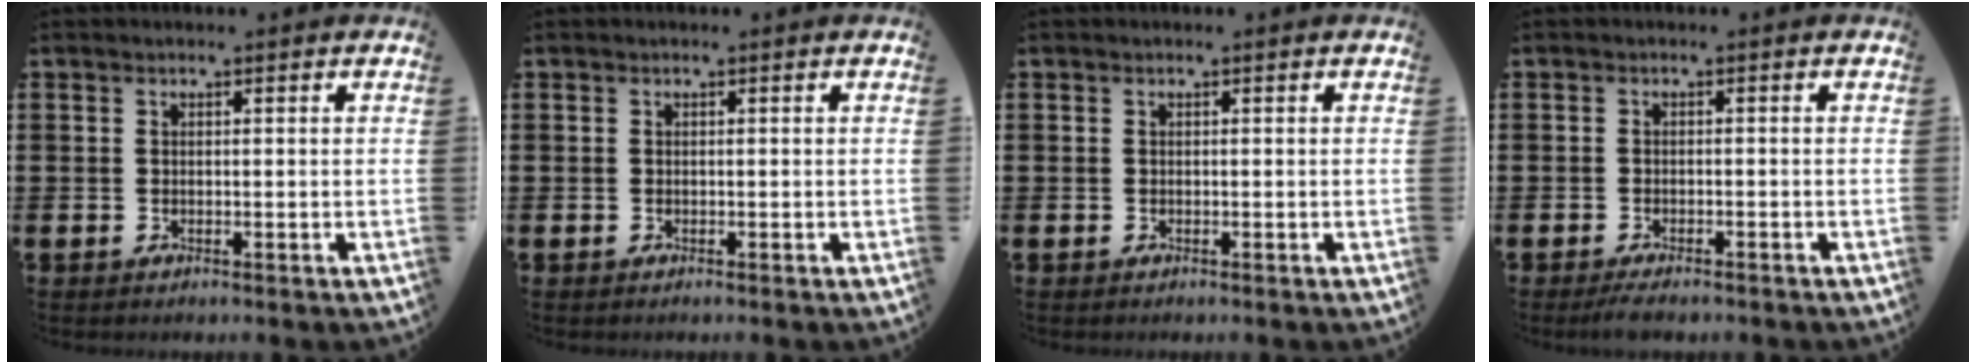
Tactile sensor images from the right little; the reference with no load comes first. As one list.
[{"total": 0.0}, {"total": 0.0}, {"total": 1.4, "force": [-1.2, 0.2, 0.7], "torque": [-0.013, 0.002, -0.023]}]